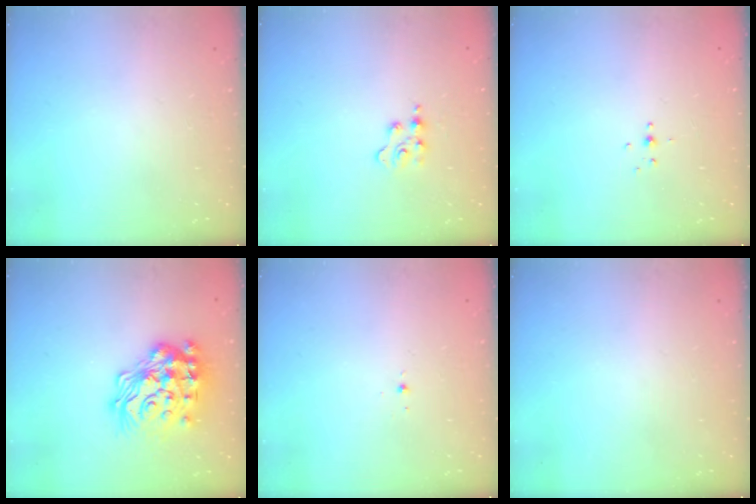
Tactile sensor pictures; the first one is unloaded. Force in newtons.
{"total": 3.0, "press": 3.0, "slide": 0.5}
{"total": 2.4, "press": 2.3, "slide": 0.8}
{"total": 24.6, "press": 24.5, "slide": 1.8}
{"total": 2.9, "press": 2.8, "slide": 0.8}
{"total": 0.0}